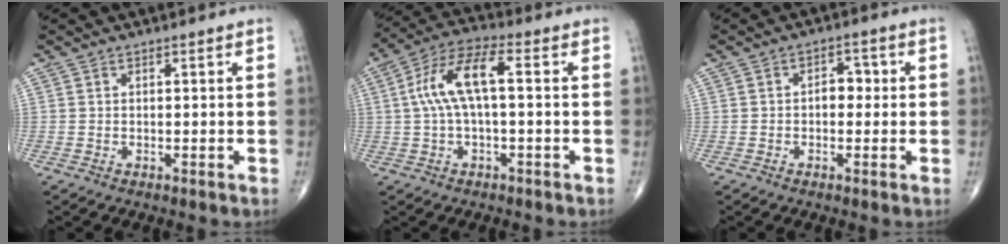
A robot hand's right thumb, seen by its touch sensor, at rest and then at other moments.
{"total": 10.2, "force": [0.9, 3.6, 9.5], "torque": [-0.203, 0.037, 0.011]}
{"total": 3.5, "force": [-0.1, 2.4, 2.6], "torque": [-0.018, 0.012, -0.008]}